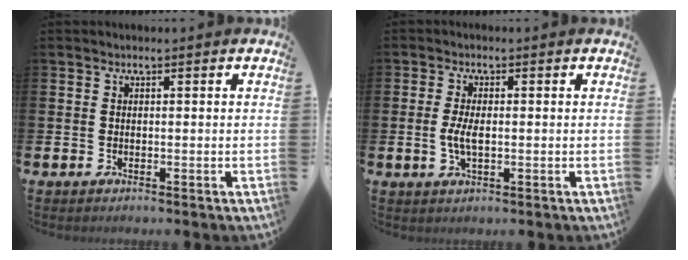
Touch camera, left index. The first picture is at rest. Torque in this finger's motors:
{"motor_torque": [0.80, 0.17, 0.09, 0.15]}